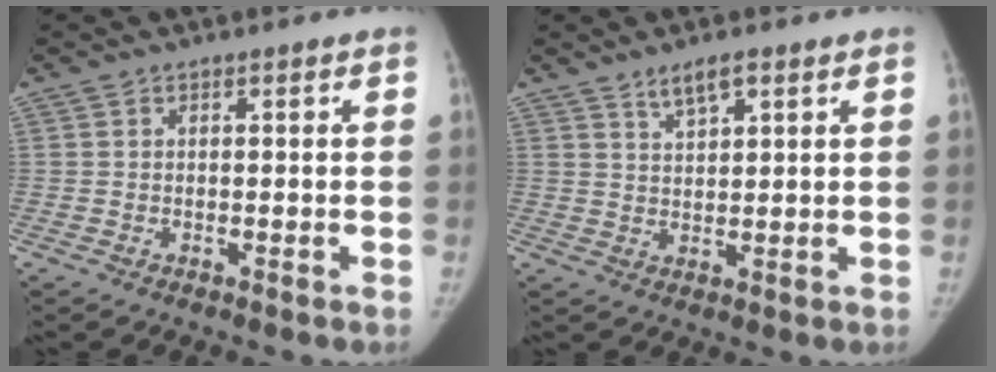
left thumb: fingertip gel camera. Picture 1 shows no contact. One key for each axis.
{"total": 4.0, "fx": 2.7, "fy": 0.9, "fz": 2.8, "tx": -0.048, "ty": -0.014, "tz": 0.050}